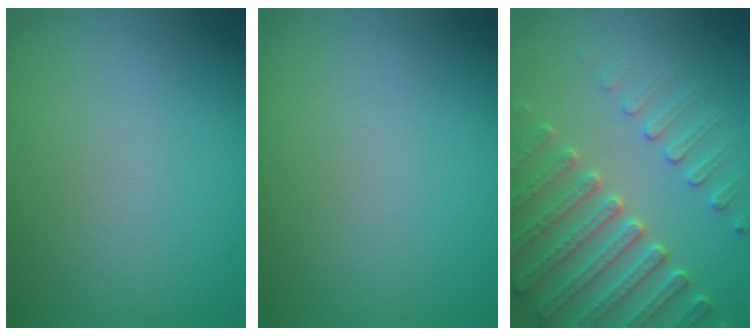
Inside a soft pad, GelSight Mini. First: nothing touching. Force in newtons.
{"total": 0.0}
{"total": 5.4, "press": 4.8, "slide": 2.5}